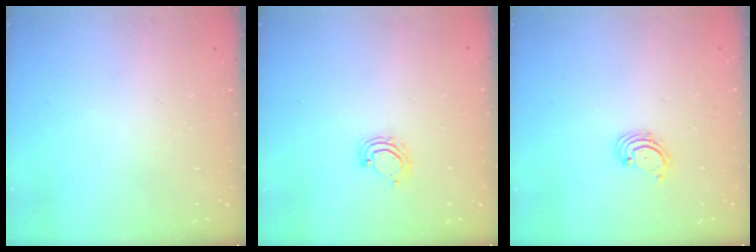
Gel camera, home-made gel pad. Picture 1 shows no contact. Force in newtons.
{"total": 5.4, "press": 5.4, "slide": 0.3}
{"total": 1.6, "press": 1.6, "slide": 0.2}